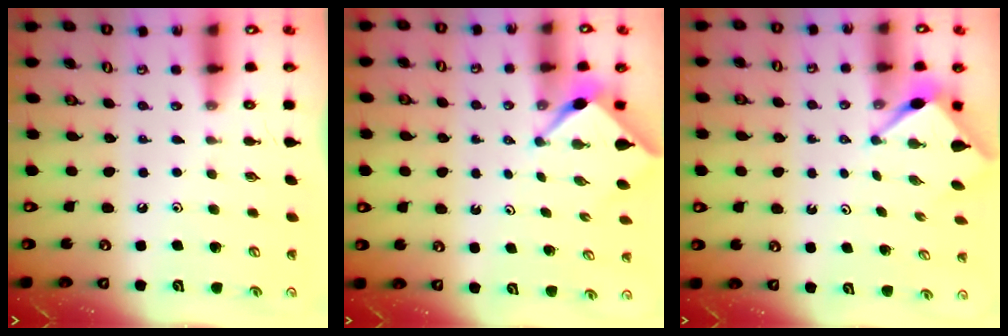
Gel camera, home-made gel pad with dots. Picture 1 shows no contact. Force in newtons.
{"total": 2.3, "press": 2.3, "slide": 0.3}
{"total": 3.1, "press": 3.1, "slide": 0.3}